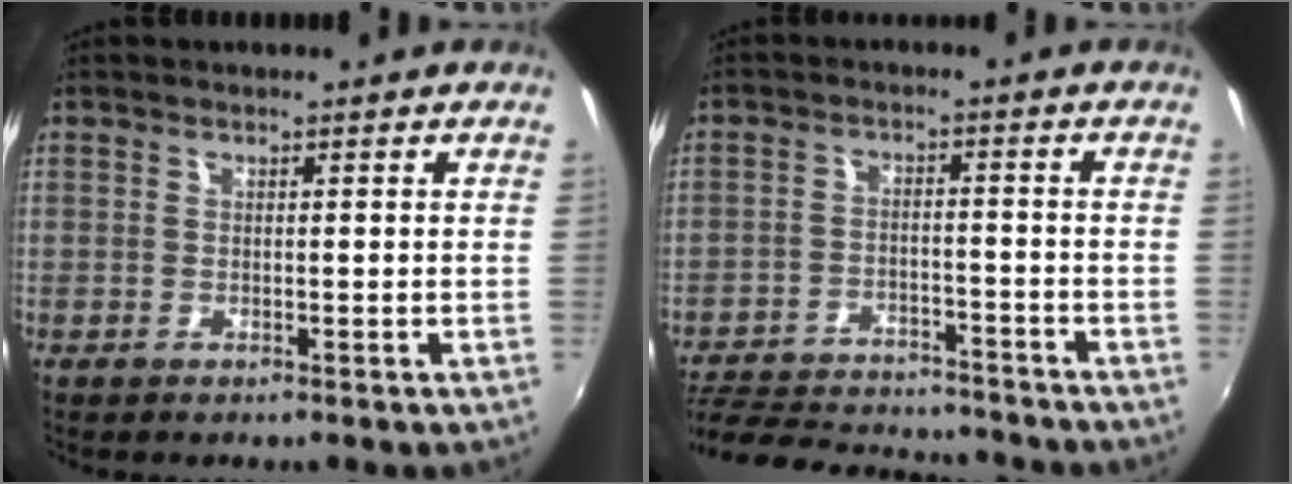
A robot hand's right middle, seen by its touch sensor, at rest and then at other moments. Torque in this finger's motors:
{"motor_torque": [0.88, -1.26, -0.02, 0.00]}